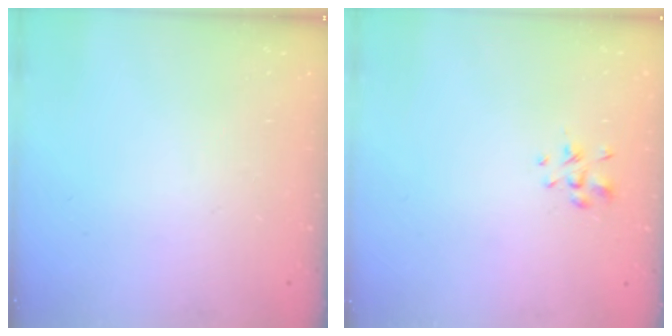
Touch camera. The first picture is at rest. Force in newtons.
{"total": 1.3, "press": 1.1, "slide": 0.5}